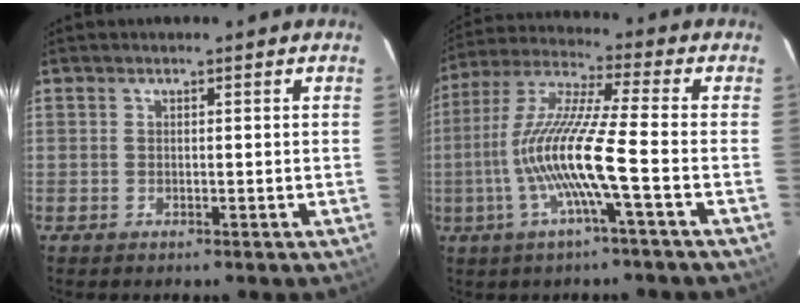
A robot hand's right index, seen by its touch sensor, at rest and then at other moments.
{"total": 13.6, "force": [-3.9, -0.6, 13.0], "torque": [-0.258, -0.003, -0.077]}